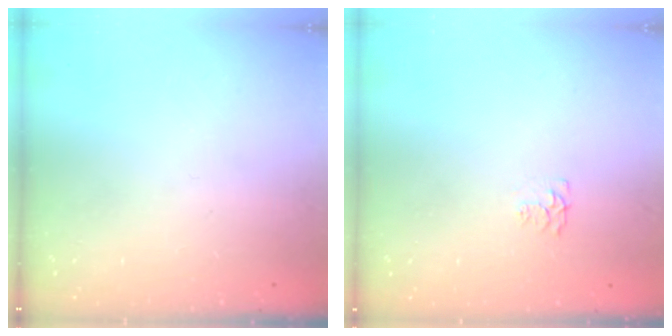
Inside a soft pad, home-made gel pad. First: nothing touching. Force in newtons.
{"total": 4.5, "press": 4.4, "slide": 0.6}